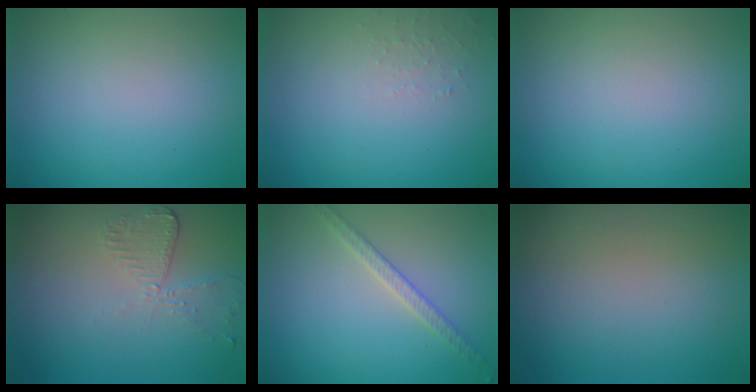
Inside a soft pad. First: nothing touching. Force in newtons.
{"total": 1.1, "press": 1.0, "slide": 0.2}
{"total": 0.0}
{"total": 2.6, "press": 2.3, "slide": 1.1}
{"total": 2.1, "press": 2.0, "slide": 0.6}
{"total": 0.0}